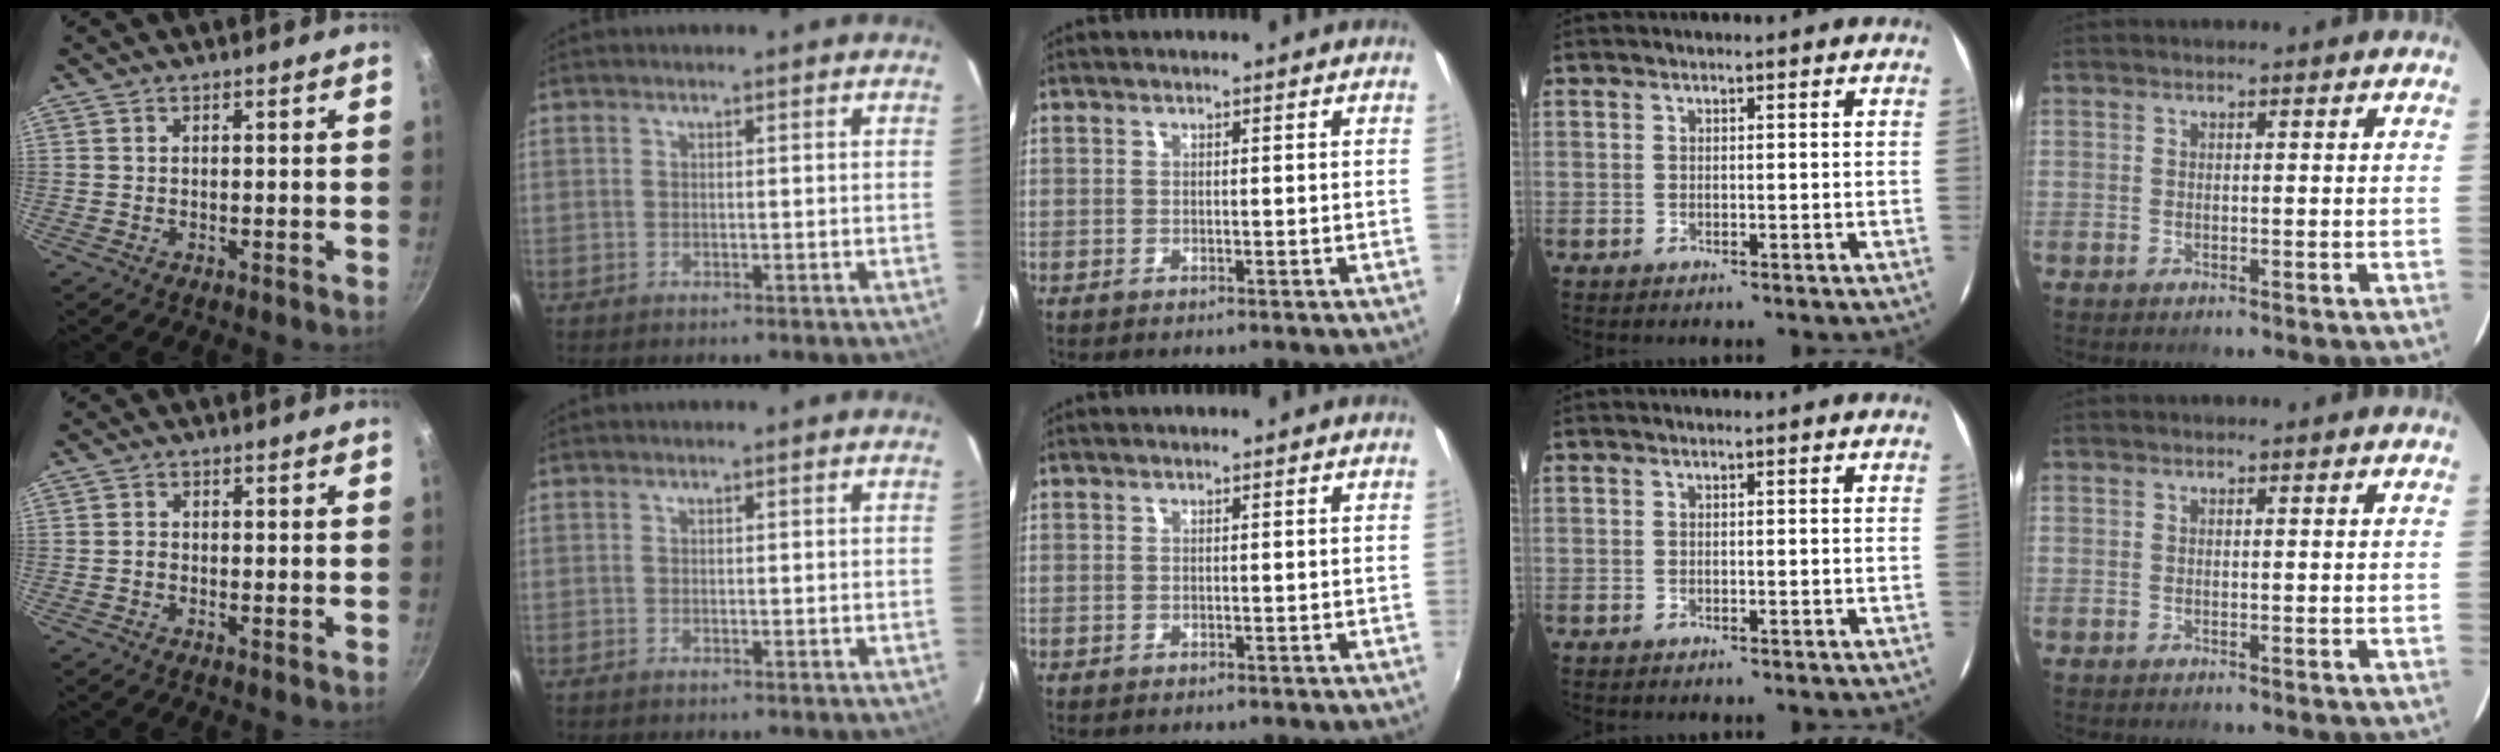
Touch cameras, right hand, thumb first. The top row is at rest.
{"thumb": {"total": 1.0, "force": [-0.3, 0.6, 0.7], "torque": [-0.018, 0.004, -0.010]}}